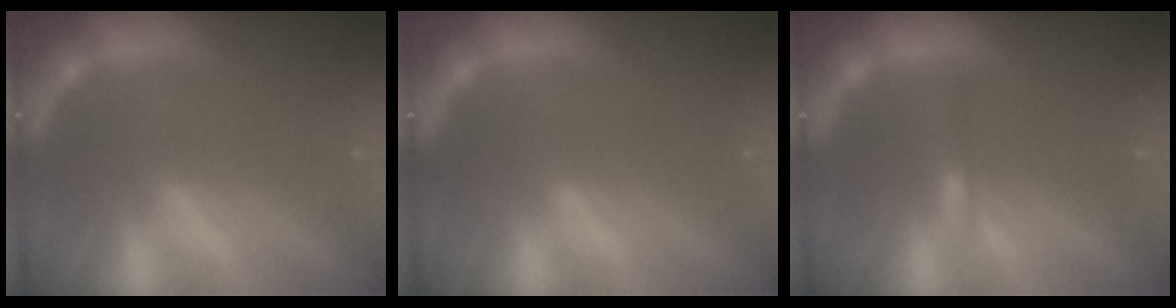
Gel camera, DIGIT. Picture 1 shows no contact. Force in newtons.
{"total": 0.0}
{"total": 0.9}